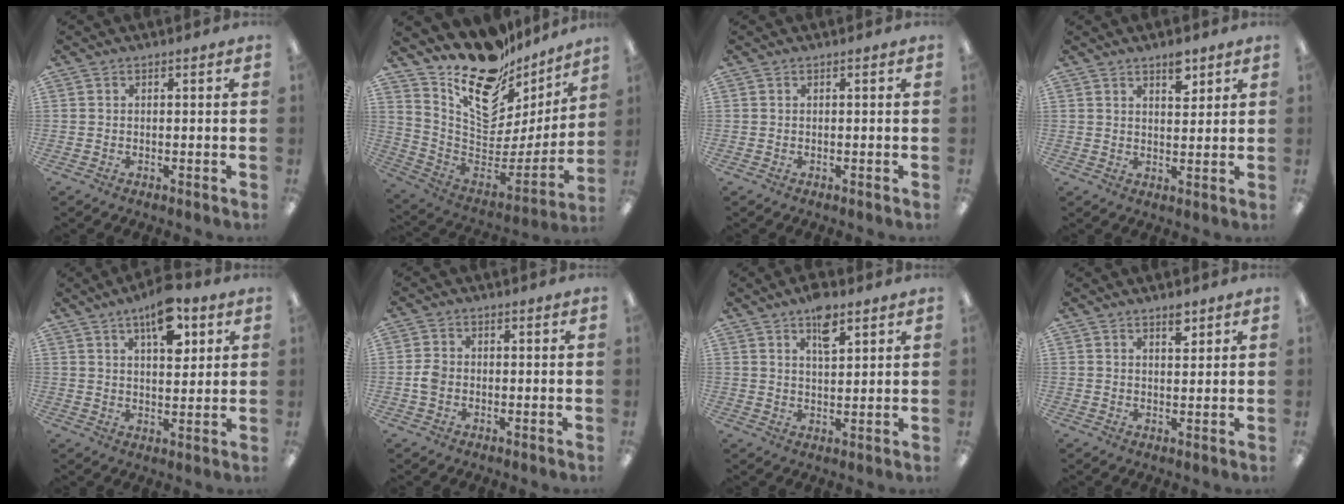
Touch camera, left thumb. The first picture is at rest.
{"total": 20.1, "force": [15.0, 9.5, 9.4], "torque": [-0.149, -0.121, 0.262]}
{"total": 0.0}
{"total": 5.3, "force": [3.8, 2.3, 2.9], "torque": [-0.024, -0.024, 0.060]}
{"total": 10.8, "force": [6.1, 4.7, 7.5], "torque": [-0.107, -0.028, 0.103]}
{"total": 3.2, "force": [-0.6, 2.5, 1.9], "torque": [-0.033, 0.006, -0.010]}
{"total": 6.6, "force": [4.4, 2.8, 4.2], "torque": [-0.060, -0.016, 0.074]}
{"total": 3.6, "force": [2.7, 1.4, 1.9], "torque": [-0.018, -0.013, 0.044]}